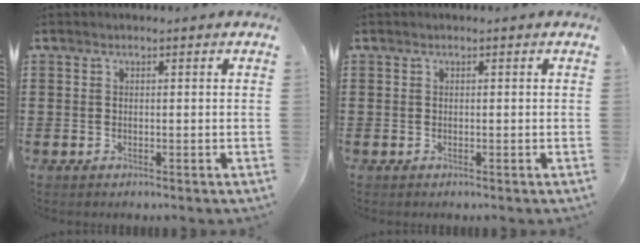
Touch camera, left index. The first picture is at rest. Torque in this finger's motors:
{"motor_torque": [0.00, 0.00, 0.00, 0.00]}